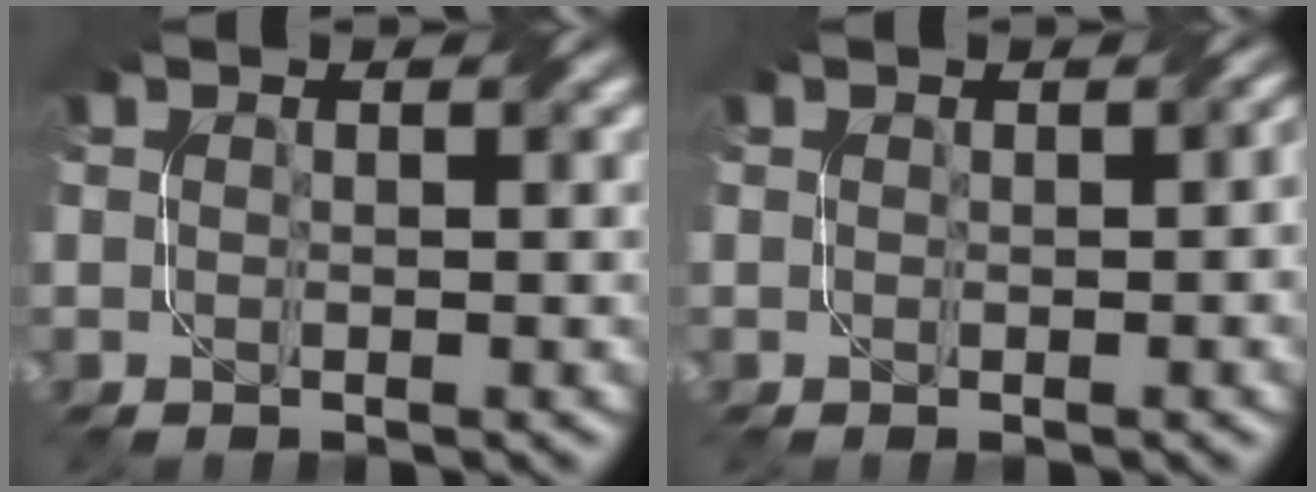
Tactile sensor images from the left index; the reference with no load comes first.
{"total": 1.3, "force": [-0.8, 0.2, 1.0], "torque": [-0.009, 0.003, -0.012]}